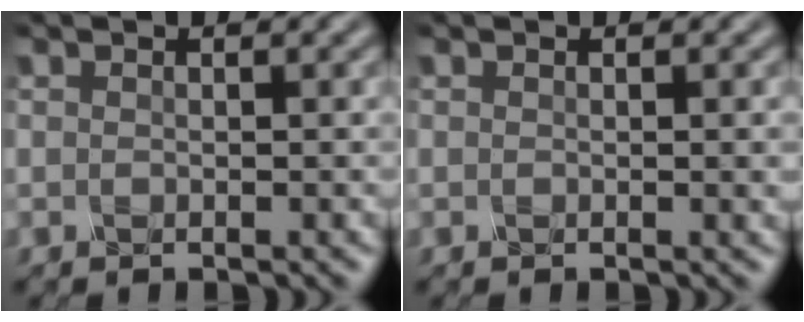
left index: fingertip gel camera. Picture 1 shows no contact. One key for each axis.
{"total": 0.8, "fx": 0.1, "fy": 0.1, "fz": 0.8, "tx": -0.009, "ty": 0.000, "tz": -0.001}